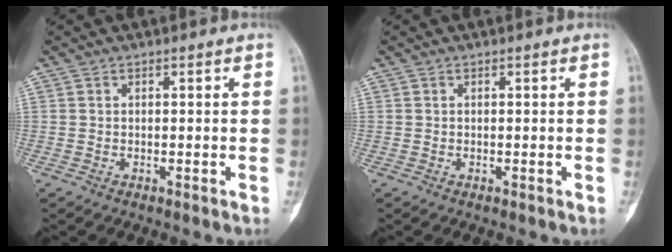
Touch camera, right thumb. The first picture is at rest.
{"total": 0.0}